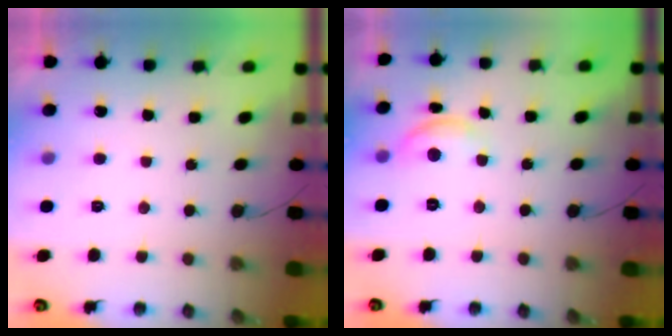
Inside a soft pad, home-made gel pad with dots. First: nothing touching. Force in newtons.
{"total": 7.8, "press": 7.8, "slide": 0.5}